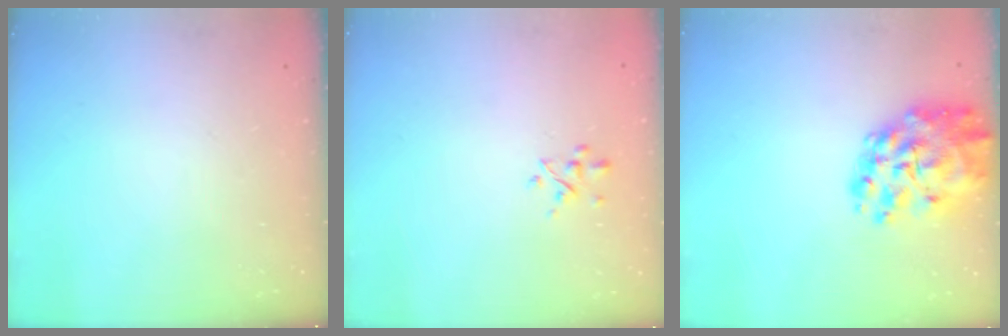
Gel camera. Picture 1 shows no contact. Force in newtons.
{"total": 2.8, "press": 2.7, "slide": 0.8}
{"total": 14.9, "press": 14.1, "slide": 4.7}